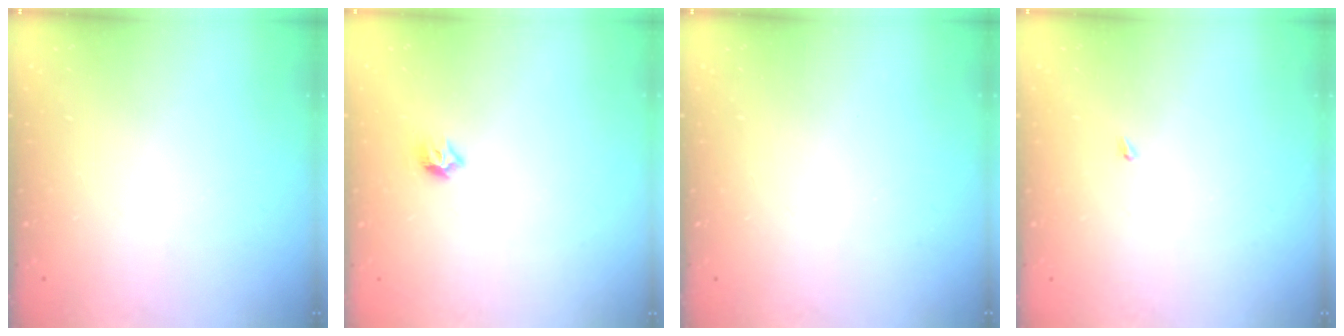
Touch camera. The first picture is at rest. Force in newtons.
{"total": 5.5, "press": 5.4, "slide": 0.9}
{"total": 0.0}
{"total": 1.9, "press": 1.9, "slide": 0.3}